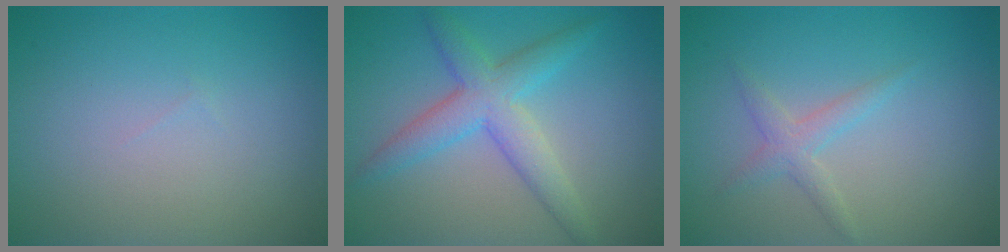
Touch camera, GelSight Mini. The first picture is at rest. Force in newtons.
{"total": 4.6, "press": 4.6, "slide": 0.2}
{"total": 1.8, "press": 1.8, "slide": 0.1}